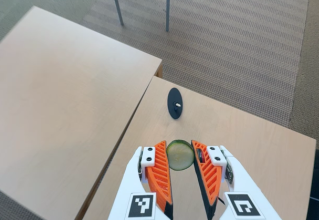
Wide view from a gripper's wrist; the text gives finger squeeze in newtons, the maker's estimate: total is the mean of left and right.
{"total": 9.9, "left": 10.0, "right": 9.9}